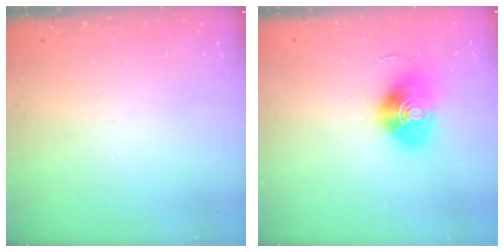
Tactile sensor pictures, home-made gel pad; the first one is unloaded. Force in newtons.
{"total": 13.5, "press": 13.5, "slide": 0.6}